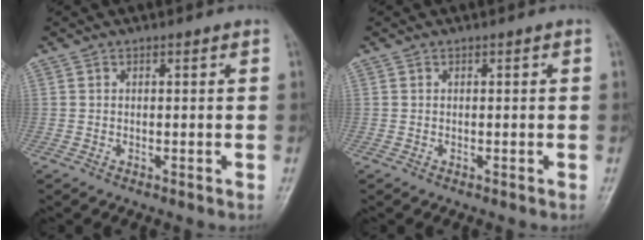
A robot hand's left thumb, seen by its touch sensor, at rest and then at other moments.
{"total": 0.0}